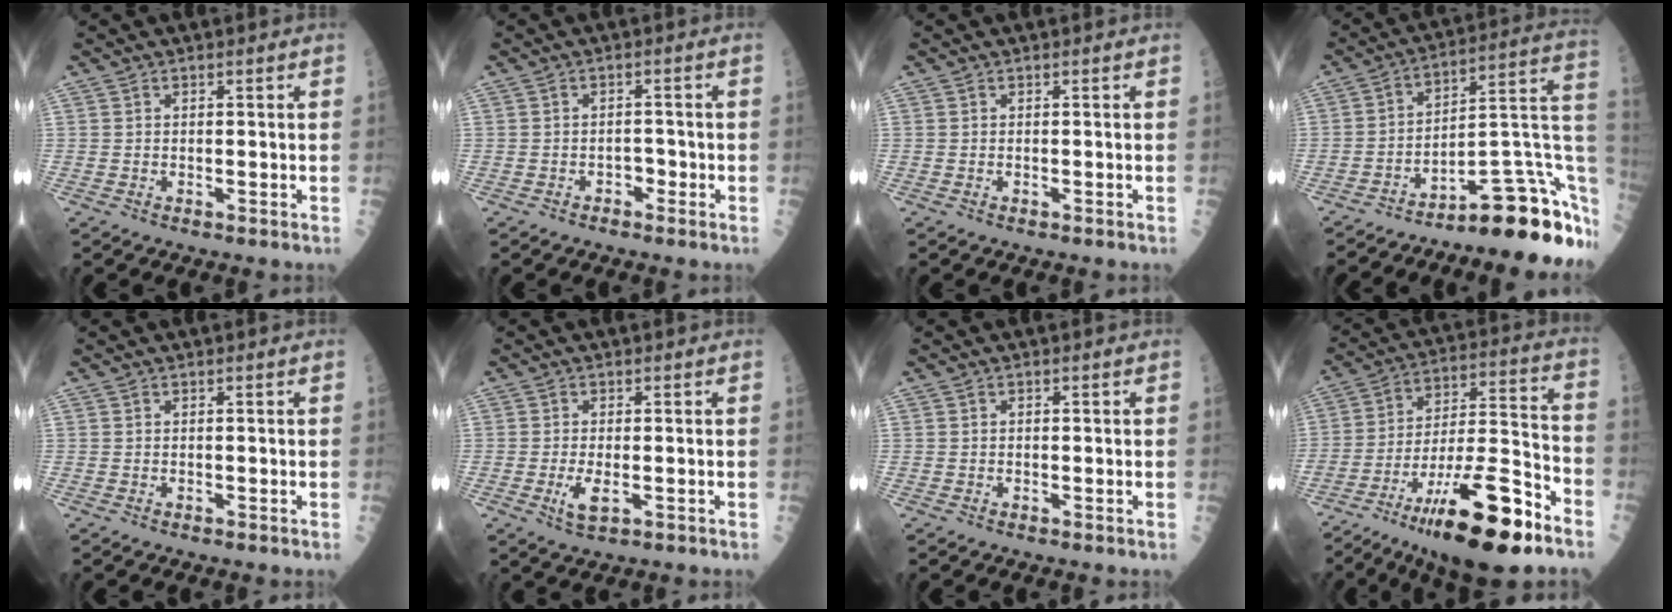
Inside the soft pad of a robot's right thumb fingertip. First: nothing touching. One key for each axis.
{"total": 2.0, "fx": -1.1, "fy": 1.4, "fz": 0.9, "tx": -0.001, "ty": 0.008, "tz": -0.019}
{"total": 0.0}
{"total": 21.0, "fx": -12.5, "fy": 4.1, "fz": 16.3, "tx": -0.134, "ty": 0.106, "tz": -0.186}
{"total": 0.0}
{"total": 3.8, "fx": -1.0, "fy": 1.5, "fz": 3.4, "tx": -0.064, "ty": -0.006, "tz": -0.016}
{"total": 0.0}
{"total": 24.6, "fx": -13.9, "fy": 6.0, "fz": 19.4, "tx": -0.319, "ty": 0.053, "tz": -0.230}